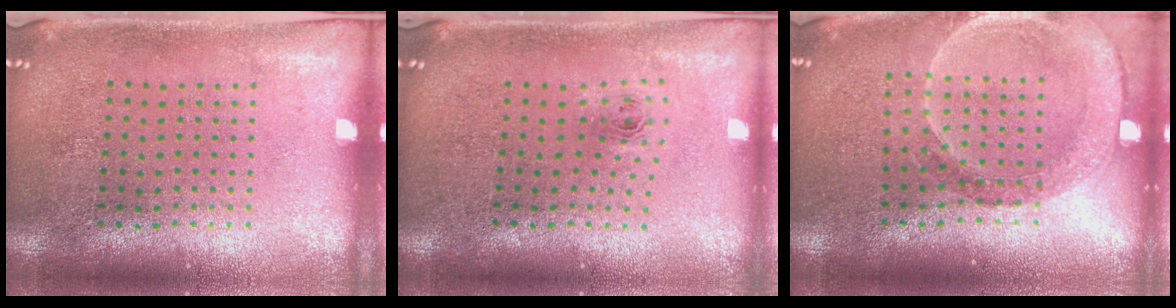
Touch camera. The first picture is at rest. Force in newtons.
{"total": 0.8, "press": 0.3, "slide": 0.7}
{"total": 1.5, "press": 1.5, "slide": 0.3}